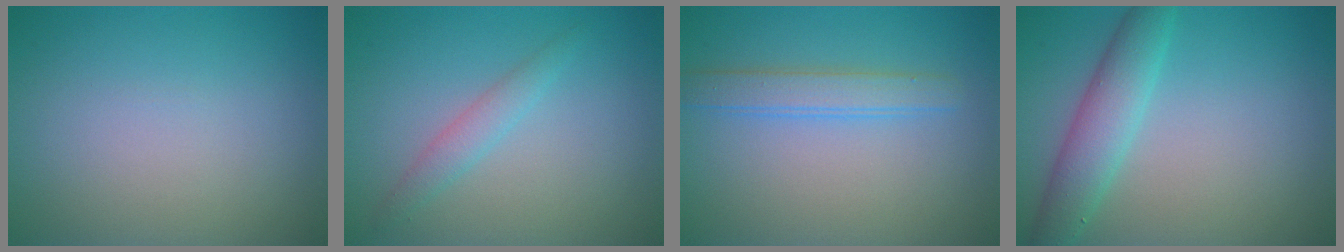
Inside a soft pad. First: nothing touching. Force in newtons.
{"total": 1.7, "press": 1.7, "slide": 0.0}
{"total": 2.5, "press": 2.5, "slide": 0.1}
{"total": 4.0, "press": 4.0, "slide": 0.4}